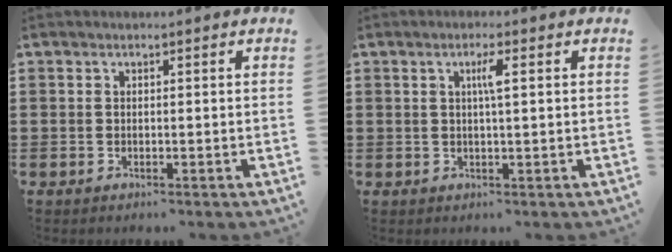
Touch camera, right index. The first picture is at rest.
{"total": 2.4, "force": [0.6, 0.0, 2.4], "torque": [-0.048, 0.000, 0.007]}